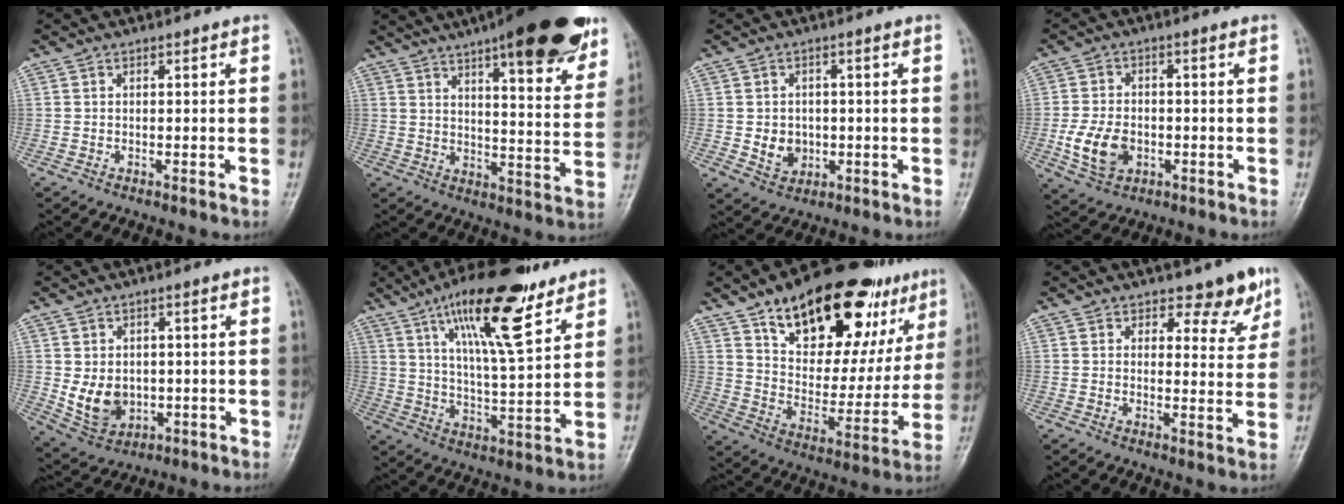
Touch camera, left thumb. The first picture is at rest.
{"total": 24.7, "force": [16.4, 6.3, 17.4], "torque": [-0.212, -0.048, 0.219]}
{"total": 4.9, "force": [-0.5, 4.2, 2.5], "torque": [-0.023, 0.001, 0.001]}
{"total": 8.0, "force": [-2.0, 5.7, 5.3], "torque": [-0.093, 0.004, -0.032]}
{"total": 7.5, "force": [-0.1, 5.8, 4.7], "torque": [-0.065, -0.012, 0.018]}
{"total": 18.5, "force": [10.9, 5.1, 14.0], "torque": [-0.210, -0.046, 0.185]}
{"total": 27.9, "force": [16.1, 13.2, 18.6], "torque": [-0.228, -0.040, 0.249]}
{"total": 6.1, "force": [4.6, 3.1, 2.5], "torque": [0.004, -0.033, 0.057]}